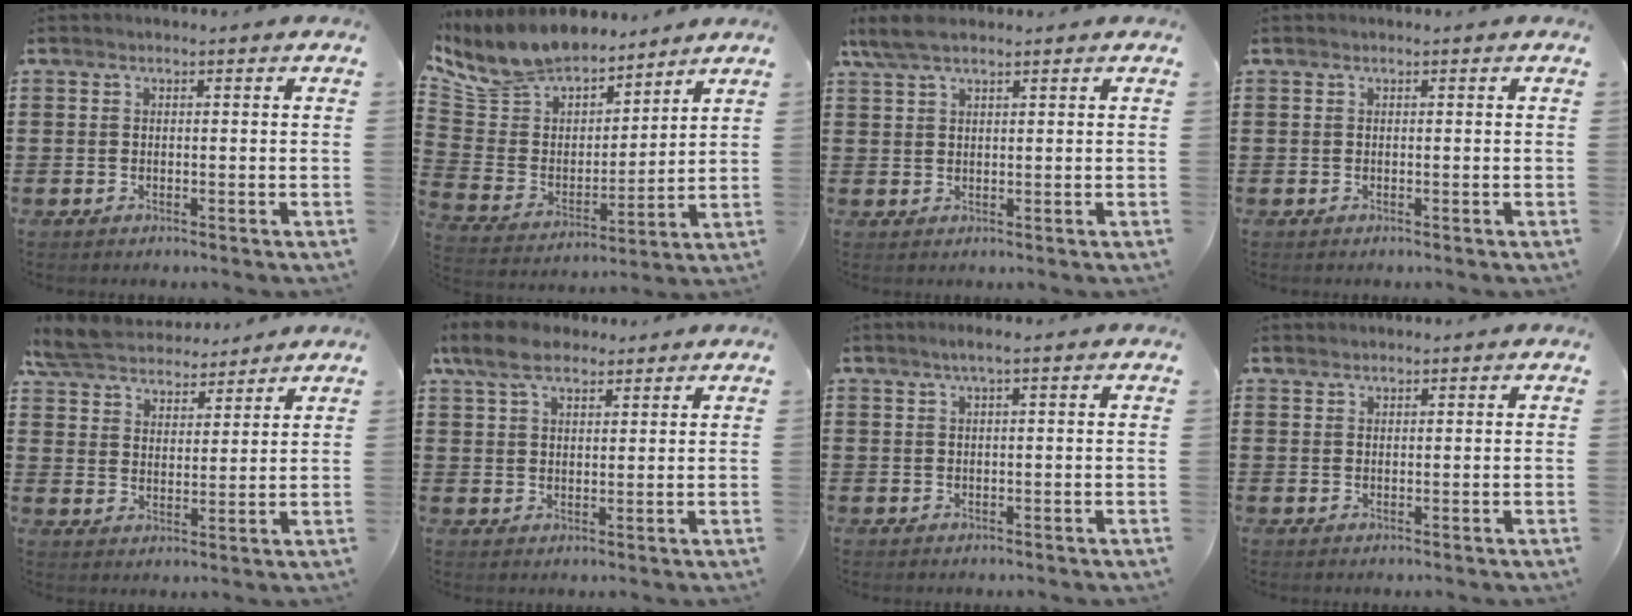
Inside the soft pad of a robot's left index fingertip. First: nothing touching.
{"total": 9.7, "force": [9.0, 3.4, 1.2], "torque": [-0.079, -0.062, 0.166]}
{"total": 4.2, "force": [2.9, 1.1, 2.9], "torque": [-0.062, 0.006, 0.055]}
{"total": 0.0}
{"total": 6.6, "force": [6.2, 1.6, 1.4], "torque": [-0.056, -0.023, 0.112]}
{"total": 7.0, "force": [5.2, 3.1, 3.6], "torque": [-0.078, -0.002, 0.096]}
{"total": 1.4, "force": [0.6, -0.1, 1.3], "torque": [-0.024, 0.000, 0.010]}
{"total": 1.1, "force": [1.0, 0.2, 0.0], "torque": [-0.003, 0.000, 0.021]}